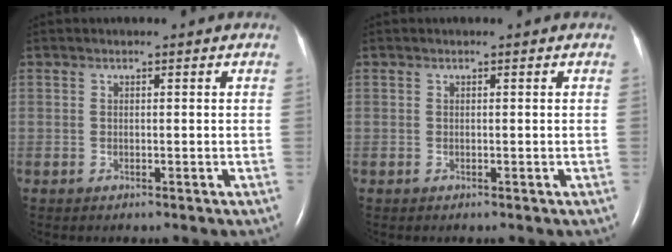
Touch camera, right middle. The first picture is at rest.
{"total": 0.0}